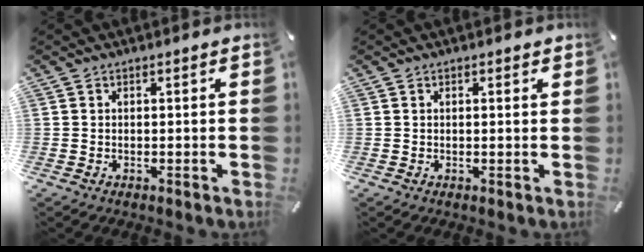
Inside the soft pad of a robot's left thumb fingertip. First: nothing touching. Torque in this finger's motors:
{"motor_torque": [-0.04, -0.29, 0.05, 0.10, 0.00]}